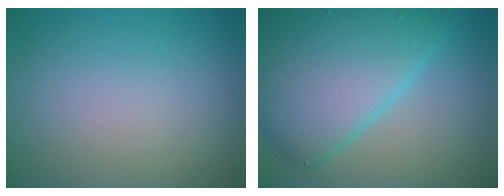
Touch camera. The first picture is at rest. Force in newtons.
{"total": 9.8, "press": 9.8, "slide": 0.3}